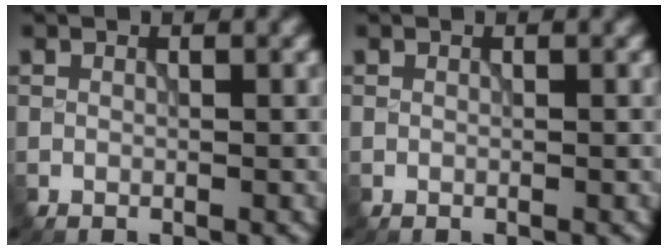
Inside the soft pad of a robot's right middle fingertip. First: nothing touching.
{"total": 0.0}